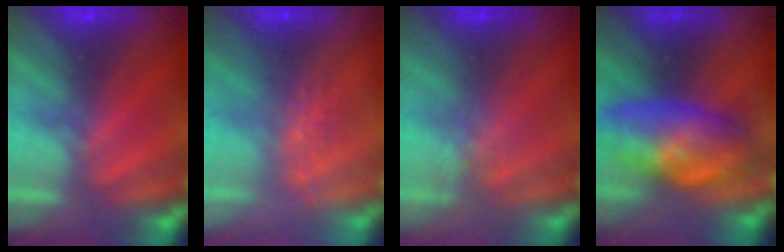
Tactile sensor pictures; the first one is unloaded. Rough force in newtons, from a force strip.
{"total": 2.8}
{"total": 1.2}
{"total": 7.5}